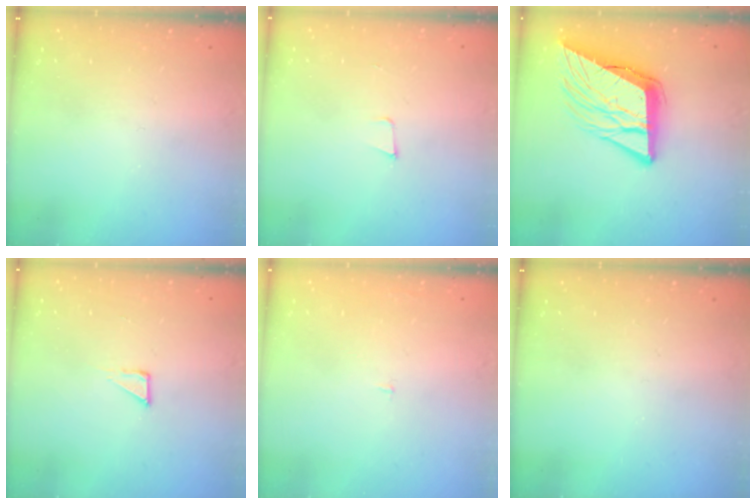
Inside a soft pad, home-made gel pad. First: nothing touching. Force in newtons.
{"total": 3.4, "press": 2.1, "slide": 2.7}
{"total": 15.3, "press": 15.1, "slide": 2.7}
{"total": 2.3, "press": 2.3, "slide": 0.1}
{"total": 1.2, "press": 1.2, "slide": 0.1}
{"total": 0.0}